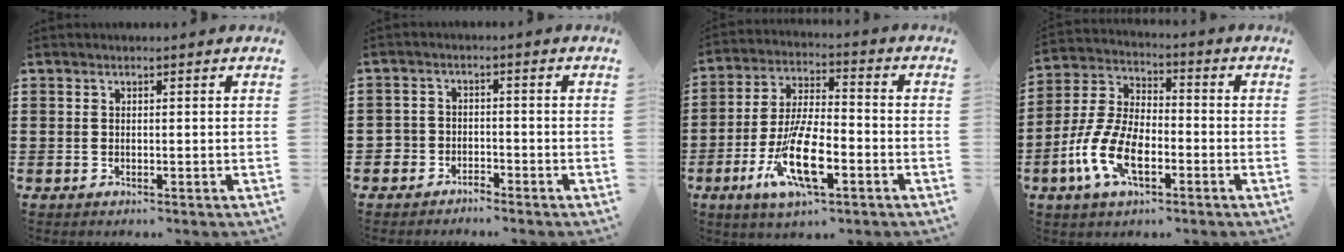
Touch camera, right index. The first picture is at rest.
{"total": 2.7, "force": [-2.5, 1.0, -0.2], "torque": [-0.005, -0.002, -0.054]}
{"total": 12.2, "force": [-4.8, 4.2, 10.4], "torque": [-0.223, -0.004, -0.090]}
{"total": 10.1, "force": [-4.0, 4.9, 7.9], "torque": [-0.201, -0.008, -0.080]}